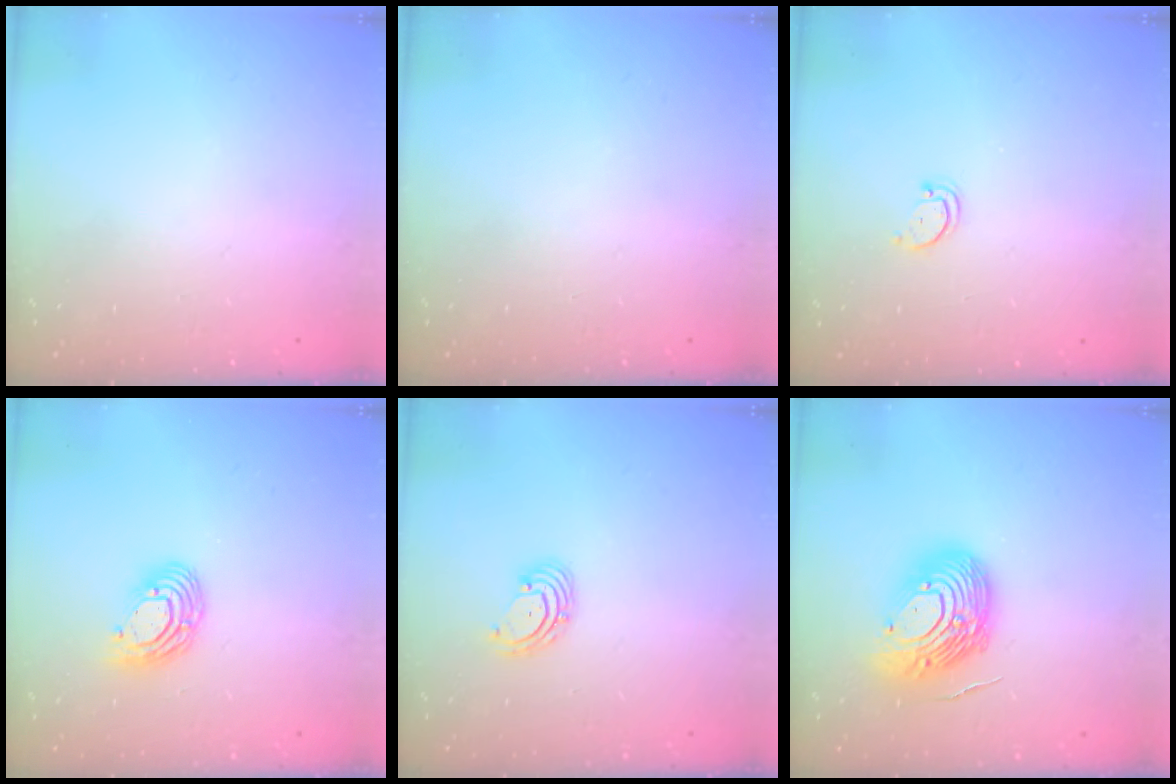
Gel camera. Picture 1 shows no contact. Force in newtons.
{"total": 0.0}
{"total": 2.8, "press": 2.7, "slide": 0.3}
{"total": 9.9, "press": 9.8, "slide": 0.7}
{"total": 3.3, "press": 3.2, "slide": 0.5}
{"total": 14.9, "press": 14.7, "slide": 2.7}